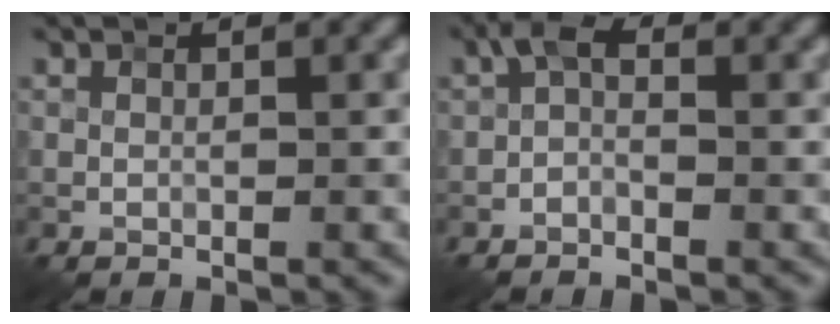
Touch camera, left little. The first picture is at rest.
{"total": 1.5, "force": [-0.7, 0.7, 1.1], "torque": [-0.021, 0.007, -0.019]}